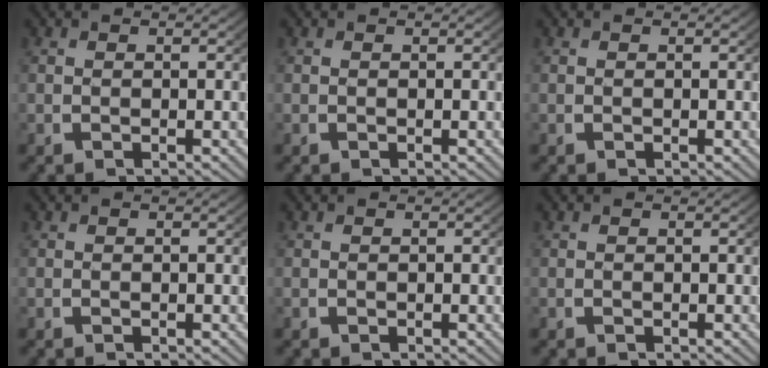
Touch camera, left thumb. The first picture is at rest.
{"total": 0.0}
{"total": 0.0}
{"total": 0.0}
{"total": 0.0}
{"total": 0.0}